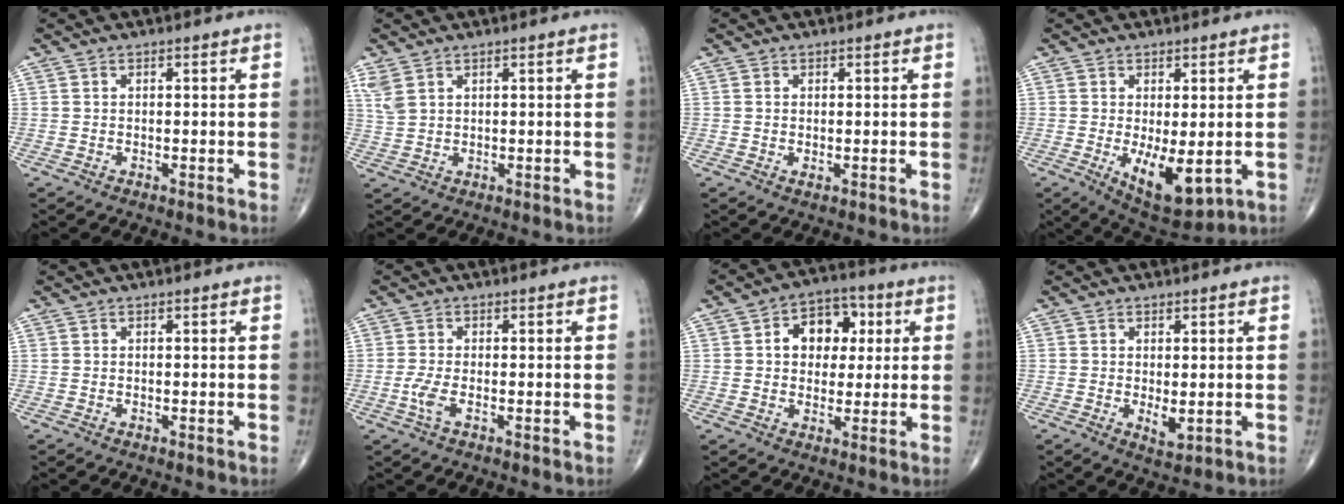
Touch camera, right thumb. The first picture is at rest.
{"total": 3.1, "force": [1.9, 1.5, 1.9], "torque": [-0.046, 0.002, 0.051]}
{"total": 0.6, "force": [0.0, 0.3, 0.5], "torque": [-0.011, -0.002, 0.002]}
{"total": 9.6, "force": [-1.8, 4.1, 8.5], "torque": [-0.120, -0.024, -0.013]}
{"total": 0.0}
{"total": 2.7, "force": [-0.9, 0.8, 2.4], "torque": [-0.064, -0.006, -0.022]}
{"total": 10.1, "force": [2.3, 7.4, 6.6], "torque": [-0.051, 0.012, 0.029]}
{"total": 2.7, "force": [-0.1, 1.1, 2.5], "torque": [-0.036, -0.010, 0.004]}